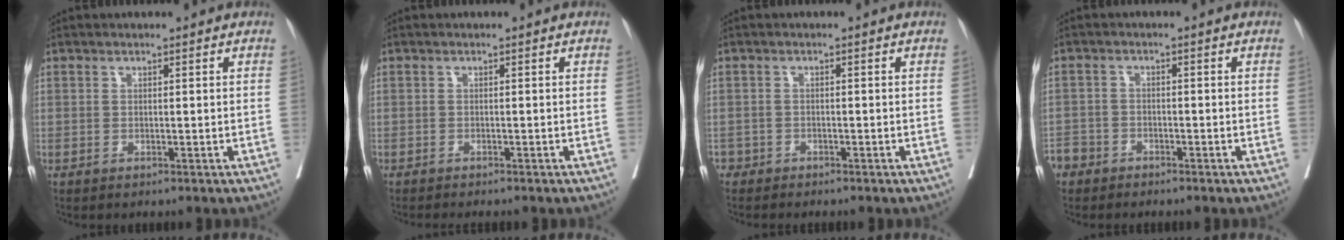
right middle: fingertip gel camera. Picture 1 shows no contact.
{"total": 2.8, "force": [-2.5, 0.3, 1.2], "torque": [-0.016, -0.004, -0.032]}
{"total": 1.9, "force": [-1.6, 0.9, -0.1], "torque": [-0.002, 0.000, -0.032]}
{"total": 3.9, "force": [-3.2, 2.3, 0.1], "torque": [-0.001, 0.004, -0.064]}